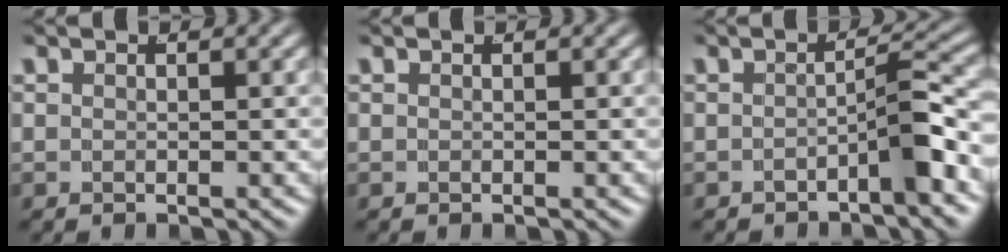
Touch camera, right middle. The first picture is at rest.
{"total": 0.0}
{"total": 3.0, "force": [-1.7, 0.0, 2.5], "torque": [-0.022, 0.011, -0.032]}